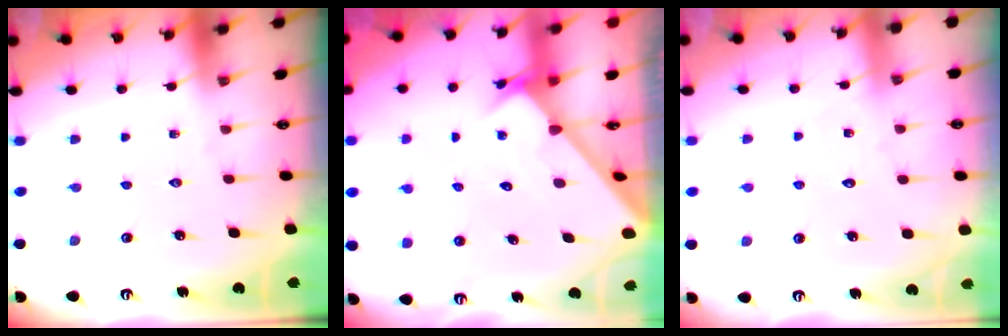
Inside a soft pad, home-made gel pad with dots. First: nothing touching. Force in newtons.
{"total": 2.6, "press": 2.6, "slide": 0.2}
{"total": 3.2, "press": 3.2, "slide": 0.3}